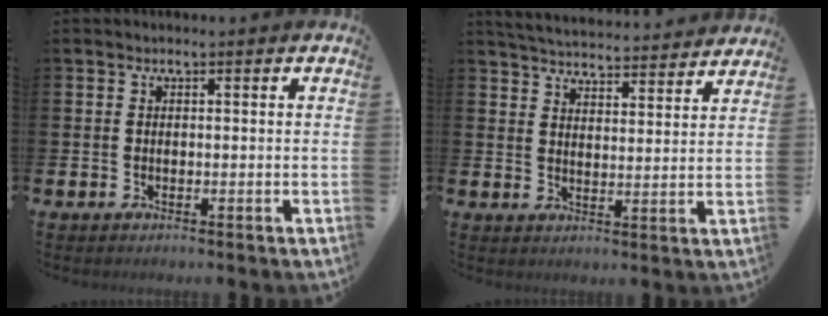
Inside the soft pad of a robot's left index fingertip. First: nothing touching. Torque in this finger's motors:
{"motor_torque": [-0.33, -1.63, -0.03, 0.00]}